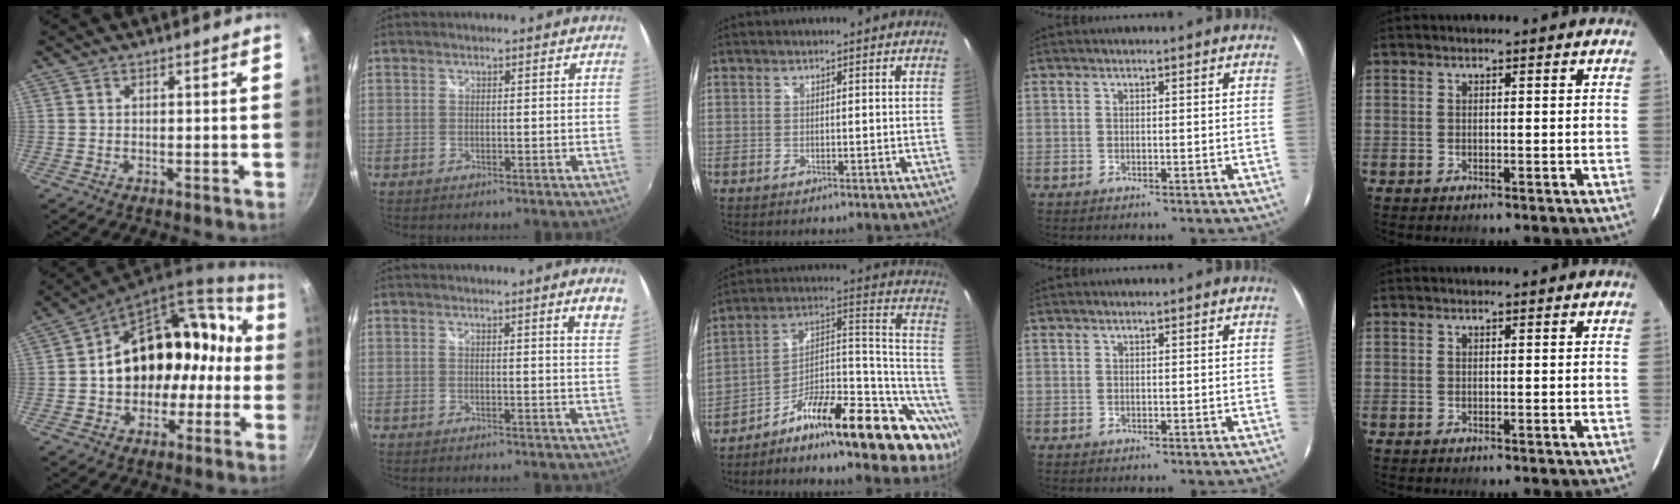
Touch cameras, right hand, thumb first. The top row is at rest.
{"thumb": {"total": 21.4, "force": [-1.3, 16.4, 13.7], "torque": [-0.157, 0.088, -0.010]}, "index": {"total": 3.7, "force": [2.3, -0.8, 2.7], "torque": [-0.032, -0.003, 0.025]}, "middle": {"total": 24.2, "force": [-15.9, 6.2, 17.1], "torque": [-0.182, 0.040, -0.254]}}